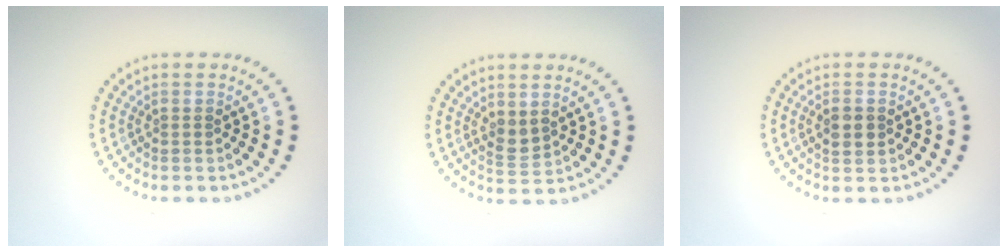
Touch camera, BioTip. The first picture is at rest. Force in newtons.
{"total": 1.6, "press": 1.4, "slide": 0.9}
{"total": 1.9, "press": 1.9, "slide": 0.2}